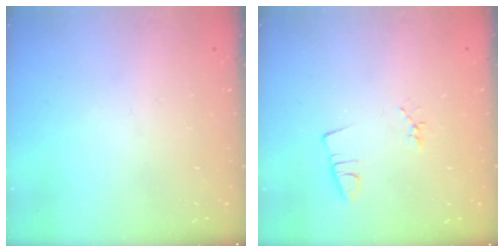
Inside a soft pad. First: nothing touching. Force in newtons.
{"total": 1.9, "press": 1.3, "slide": 1.3}